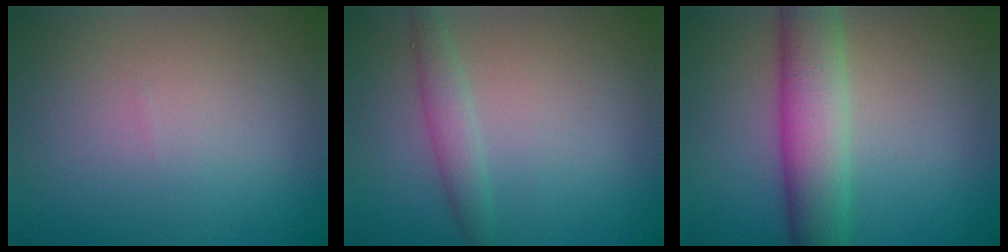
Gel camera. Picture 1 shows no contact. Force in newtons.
{"total": 1.9, "press": 1.9, "slide": 0.0}
{"total": 6.5, "press": 6.5, "slide": 0.2}